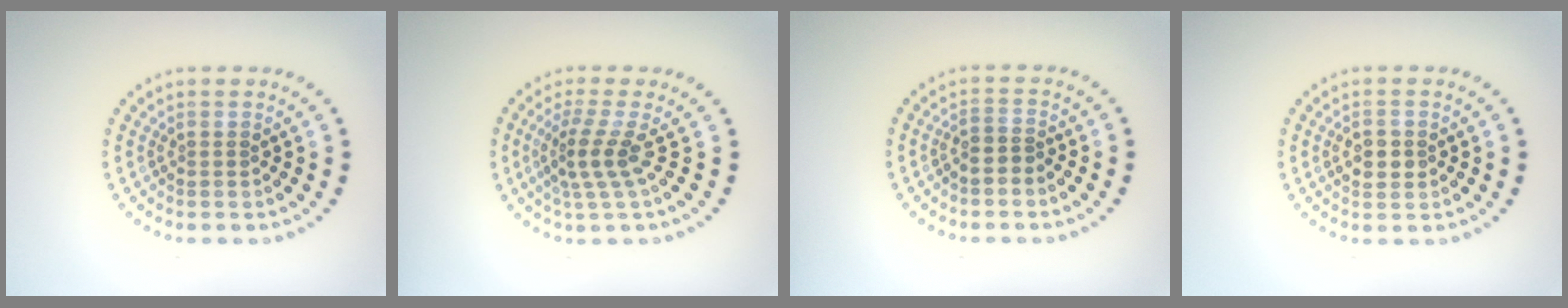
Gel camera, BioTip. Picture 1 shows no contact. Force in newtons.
{"total": 2.8, "press": 2.0, "slide": 2.0}
{"total": 1.2, "press": 0.9, "slide": 0.8}
{"total": 2.4, "press": 2.4, "slide": 0.1}